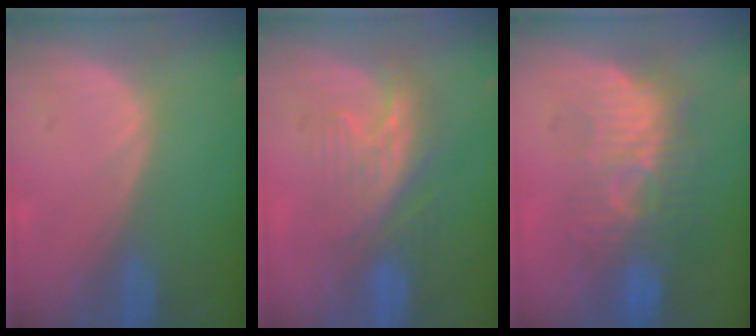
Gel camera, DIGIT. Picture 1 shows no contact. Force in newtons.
{"total": 7.8, "press": 7.2, "slide": 3.1}
{"total": 9.3, "press": 8.9, "slide": 2.6}